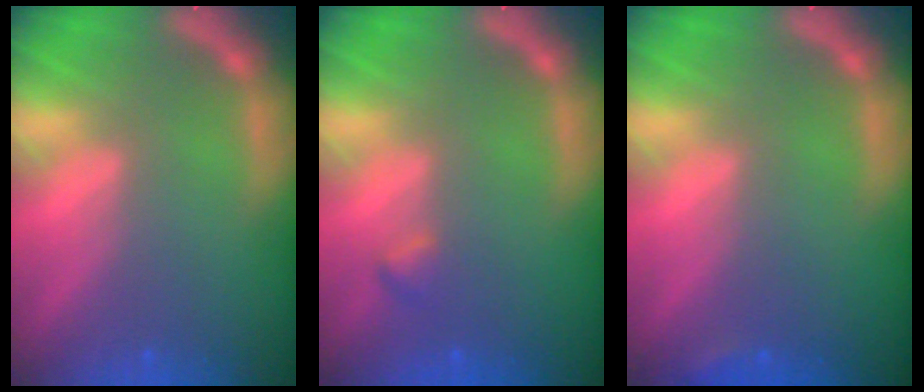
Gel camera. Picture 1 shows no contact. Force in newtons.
{"total": 0.9}
{"total": 0.9}